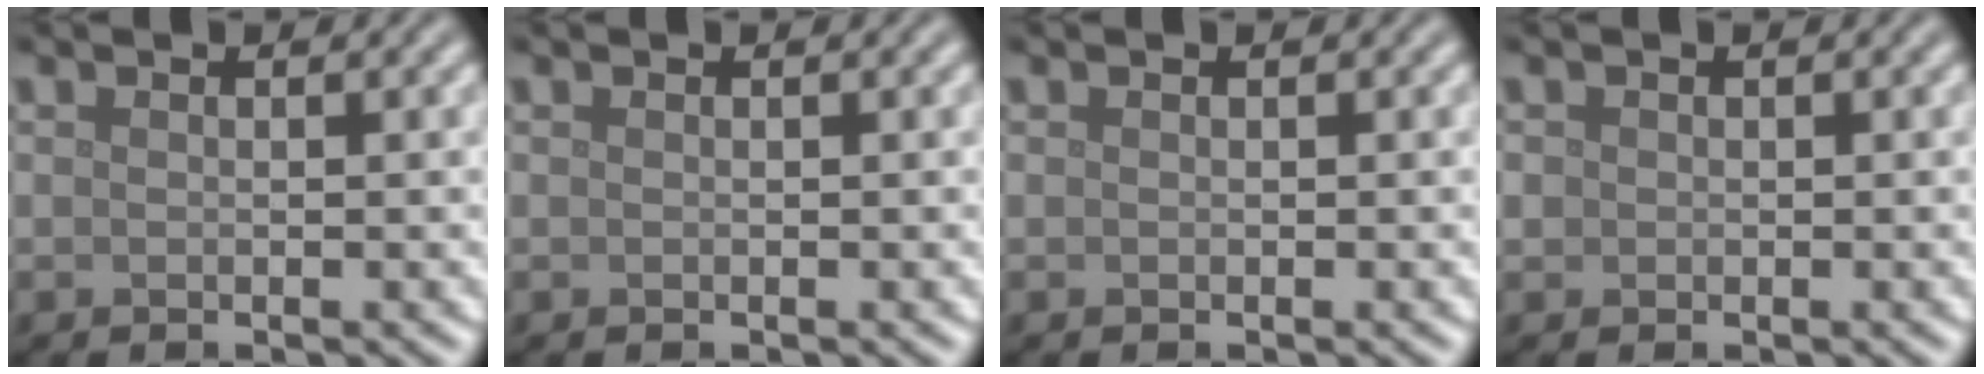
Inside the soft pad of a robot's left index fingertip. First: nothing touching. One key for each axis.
{"total": 0.0}
{"total": 0.0}
{"total": 0.7, "fx": 0.1, "fy": 0.7, "fz": 0.1, "tx": 0.004, "ty": 0.000, "tz": -0.001}